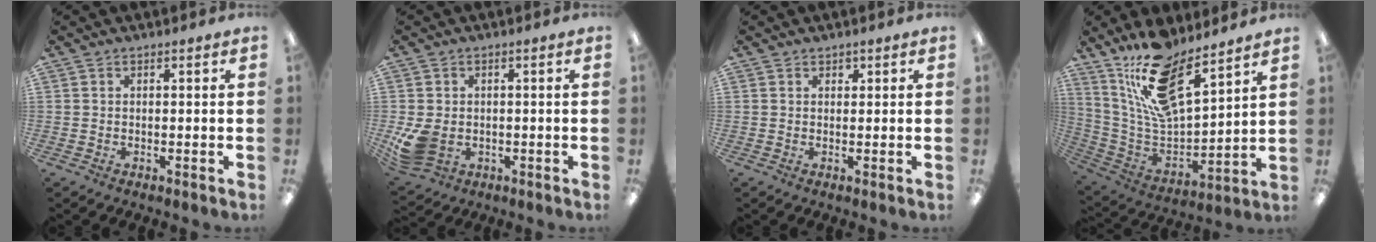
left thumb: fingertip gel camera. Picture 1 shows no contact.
{"total": 7.4, "force": [-1.3, 5.4, 4.8], "torque": [-0.103, 0.000, -0.020]}
{"total": 0.9, "force": [0.7, 0.5, 0.3], "torque": [-0.006, 0.002, 0.012]}
{"total": 18.0, "force": [13.8, 6.6, 9.4], "torque": [-0.182, -0.090, 0.249]}